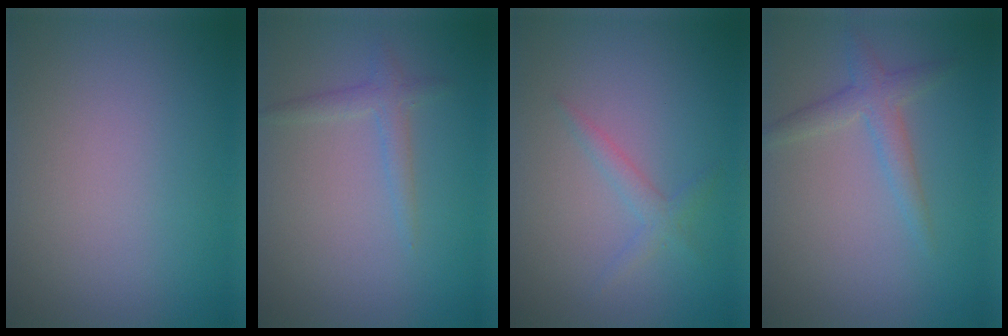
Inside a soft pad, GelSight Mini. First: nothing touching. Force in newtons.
{"total": 0.9, "press": 0.9, "slide": 0.1}
{"total": 1.4, "press": 1.4, "slide": 0.1}
{"total": 2.2, "press": 2.2, "slide": 0.1}